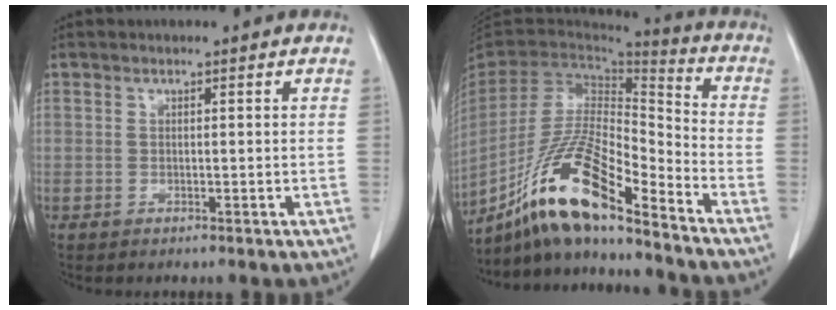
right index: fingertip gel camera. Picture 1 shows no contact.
{"total": 17.6, "force": [-12.8, 2.1, 11.9], "torque": [-0.234, -0.010, -0.237]}